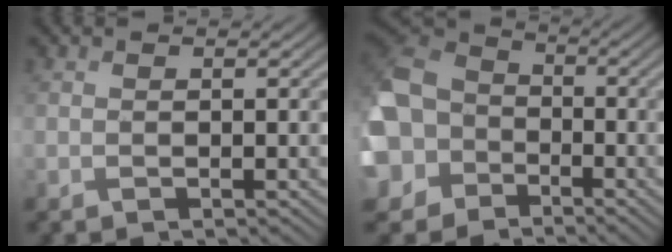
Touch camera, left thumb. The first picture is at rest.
{"total": 13.9, "force": [-4.1, 11.5, 6.6], "torque": [-0.219, -0.031, -0.095]}